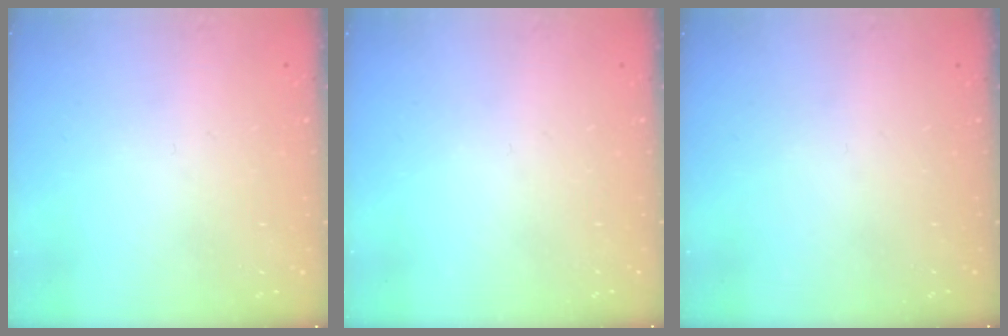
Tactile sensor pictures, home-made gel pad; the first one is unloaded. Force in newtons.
{"total": 0.0}
{"total": 0.0}